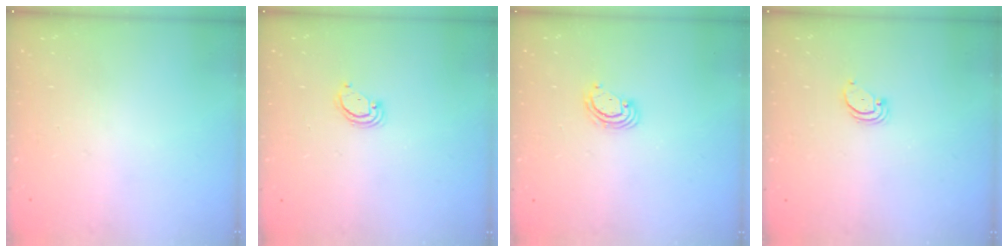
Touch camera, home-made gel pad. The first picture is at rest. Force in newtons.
{"total": 2.9, "press": 2.8, "slide": 0.2}
{"total": 2.8, "press": 2.8, "slide": 0.3}
{"total": 2.0, "press": 2.0, "slide": 0.2}